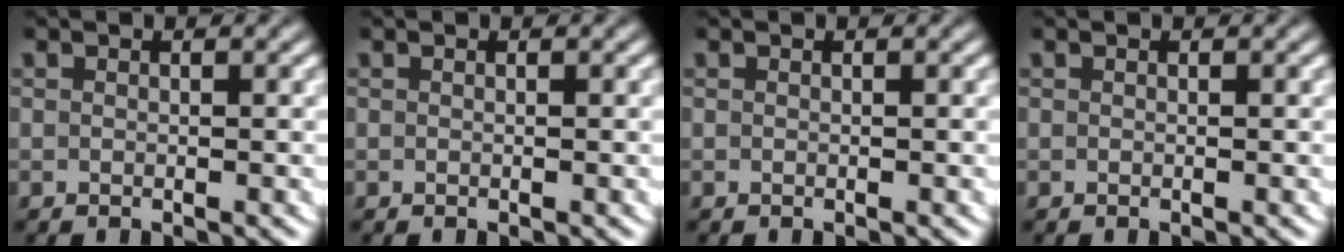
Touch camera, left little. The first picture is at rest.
{"total": 0.0}
{"total": 0.0}
{"total": 0.0}